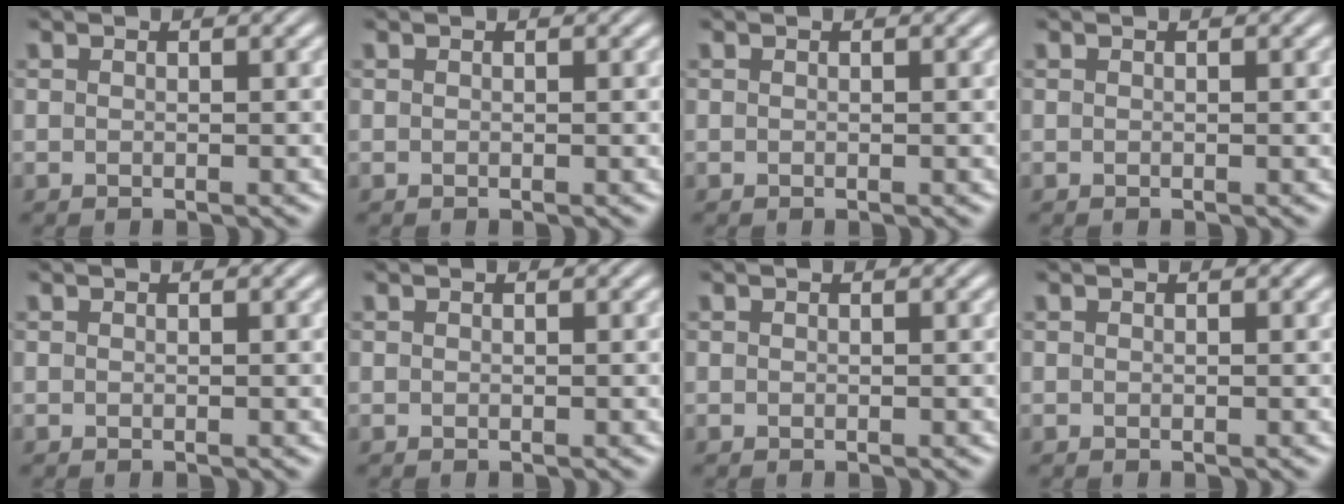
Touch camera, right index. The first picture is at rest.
{"total": 0.0}
{"total": 0.0}
{"total": 0.0}
{"total": 0.0}
{"total": 0.0}
{"total": 0.0}
{"total": 0.0}